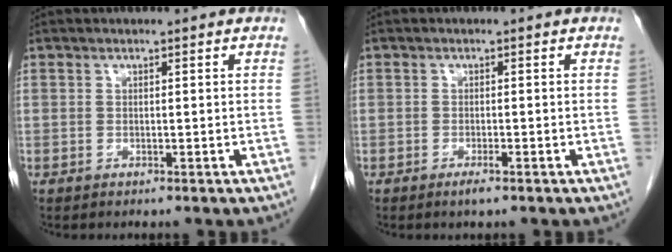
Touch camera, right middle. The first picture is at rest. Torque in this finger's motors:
{"motor_torque": [0.12, -0.10, 0.00, 0.00]}